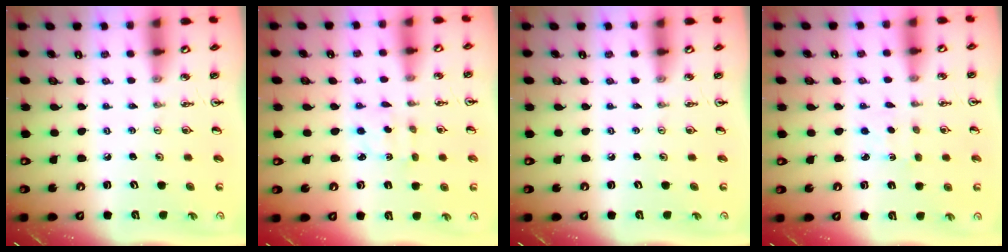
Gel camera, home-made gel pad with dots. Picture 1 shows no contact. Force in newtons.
{"total": 2.1, "press": 2.1, "slide": 0.6}
{"total": 0.0}
{"total": 1.3, "press": 1.2, "slide": 0.3}